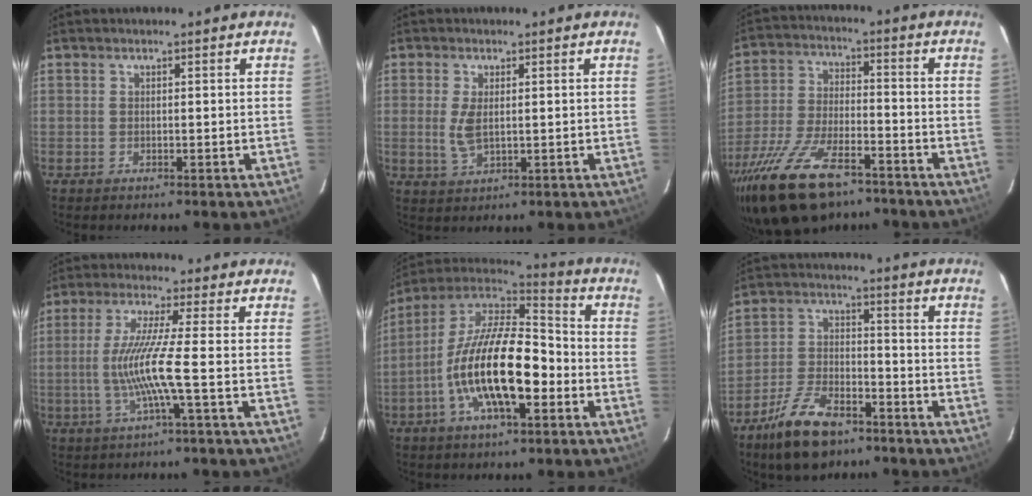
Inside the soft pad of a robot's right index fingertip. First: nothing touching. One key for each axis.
{"total": 4.4, "fx": 0.2, "fy": 2.1, "fz": 3.8, "tx": -0.084, "ty": -0.005, "tz": 0.007}
{"total": 19.6, "fx": -13.9, "fy": 7.9, "fz": 11.3, "tx": -0.241, "ty": -0.032, "tz": -0.243}
{"total": 9.2, "fx": -2.0, "fy": -1.5, "fz": 8.8, "tx": -0.182, "ty": -0.009, "tz": -0.035}
{"total": 19.8, "fx": -5.8, "fy": 7.6, "fz": 17.3, "tx": -0.333, "ty": -0.007, "tz": -0.115}
{"total": 13.4, "fx": -9.3, "fy": 6.0, "fz": 7.5, "tx": -0.167, "ty": -0.005, "tz": -0.164}